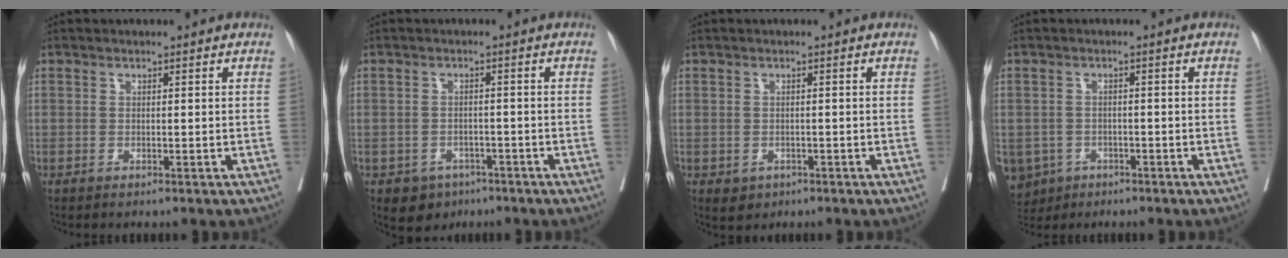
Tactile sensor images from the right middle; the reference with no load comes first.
{"total": 4.0, "force": [-2.5, 3.0, 0.8], "torque": [-0.008, 0.005, -0.030]}
{"total": 2.3, "force": [-1.1, 1.8, 0.7], "torque": [-0.011, -0.001, -0.008]}
{"total": 8.5, "force": [-4.2, 7.0, 2.2], "torque": [-0.071, -0.003, -0.058]}